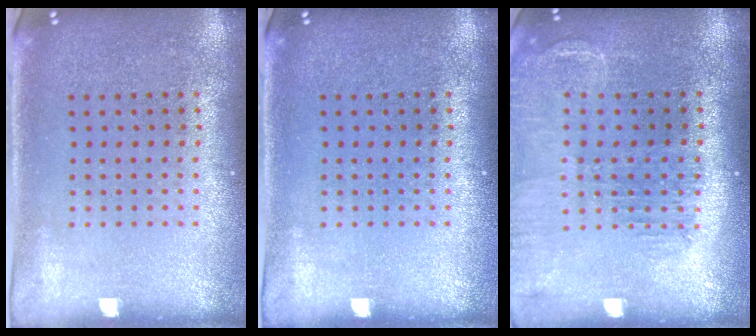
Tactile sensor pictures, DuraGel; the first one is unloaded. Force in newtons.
{"total": 0.0}
{"total": 1.5, "press": 1.4, "slide": 0.3}